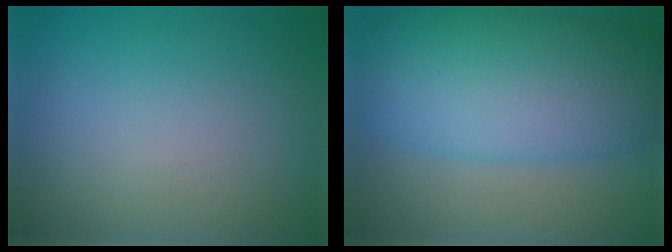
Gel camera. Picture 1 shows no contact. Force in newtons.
{"total": 10.6, "press": 10.6, "slide": 0.1}